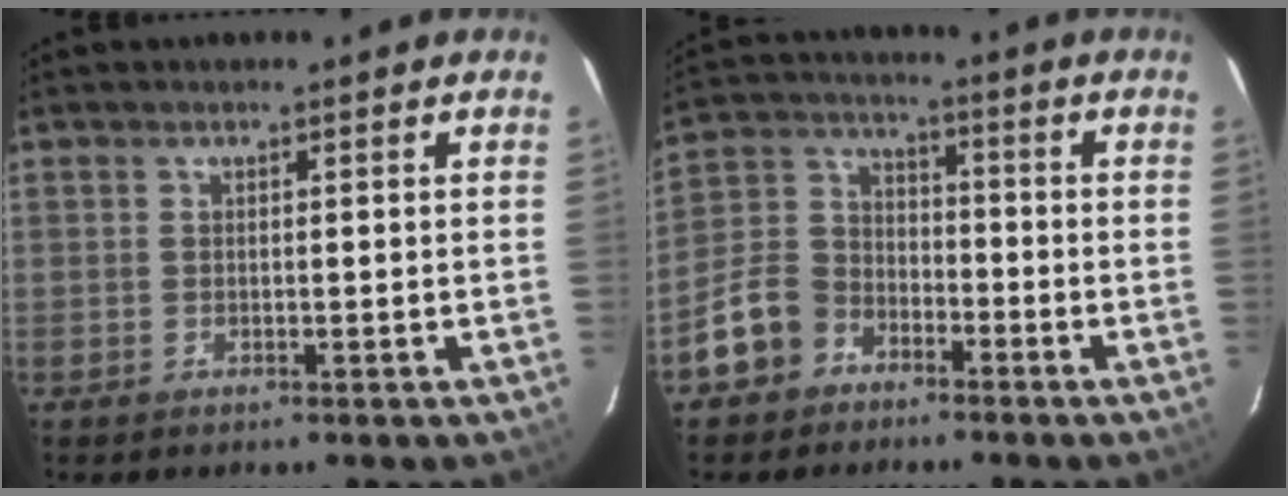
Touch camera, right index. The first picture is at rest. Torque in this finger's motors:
{"motor_torque": [0.26, -0.20, -0.16, -0.21]}